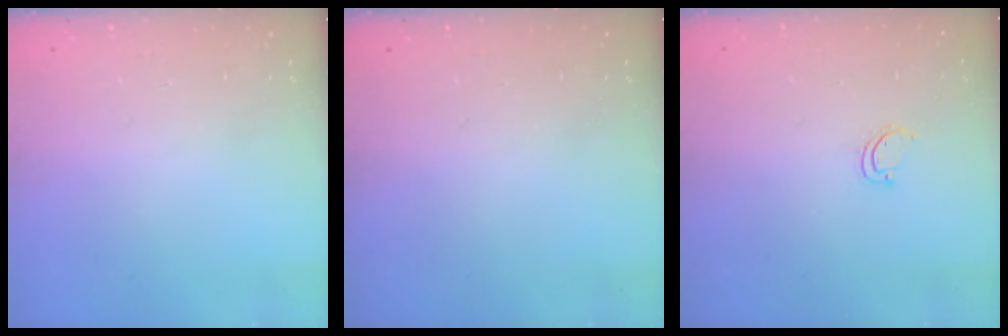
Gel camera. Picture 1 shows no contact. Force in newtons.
{"total": 0.0}
{"total": 3.0, "press": 3.0, "slide": 0.2}